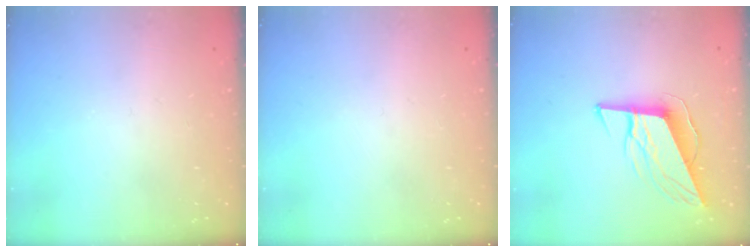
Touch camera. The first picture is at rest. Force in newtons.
{"total": 0.0}
{"total": 13.0, "press": 12.6, "slide": 3.2}